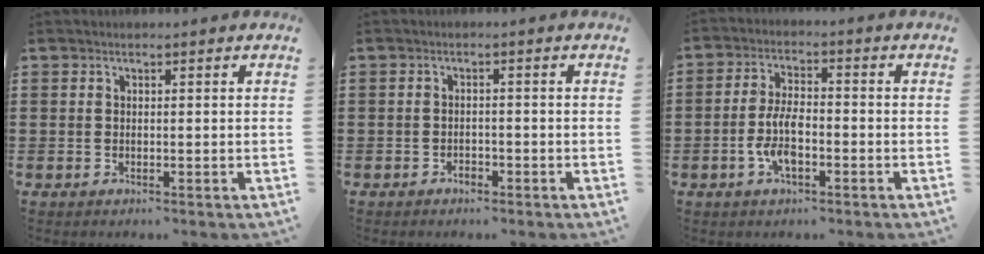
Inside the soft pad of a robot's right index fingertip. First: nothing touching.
{"total": 1.2, "force": [-1.1, 0.4, 0.2], "torque": [-0.009, -0.001, -0.023]}
{"total": 6.6, "force": [-2.1, 2.8, 5.6], "torque": [-0.129, 0.000, -0.047]}